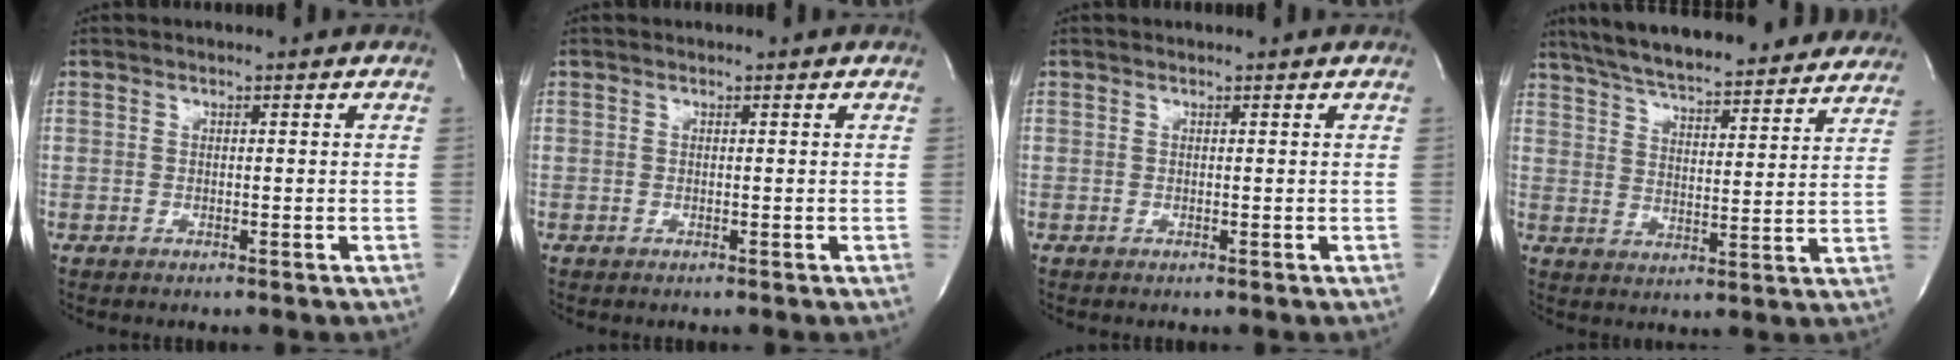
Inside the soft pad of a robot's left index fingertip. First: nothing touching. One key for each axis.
{"total": 0.0}
{"total": 0.5, "fx": 0.5, "fy": 0.0, "fz": 0.0, "tx": -0.002, "ty": 0.000, "tz": 0.004}
{"total": 26.1, "fx": 23.2, "fy": 4.8, "fz": 10.9, "tx": -0.180, "ty": 0.000, "tz": 0.305}